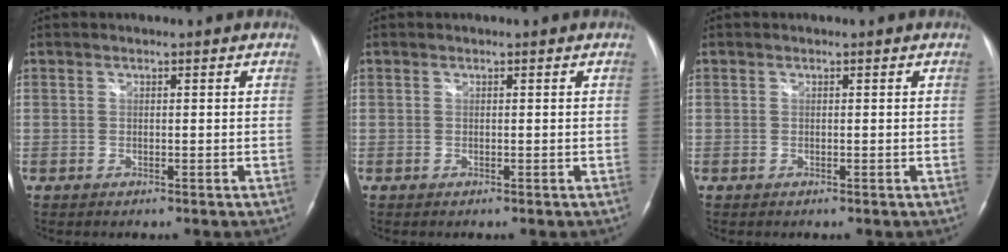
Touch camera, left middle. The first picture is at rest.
{"total": 0.0}
{"total": 0.0}